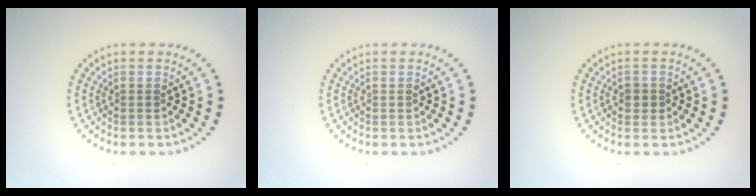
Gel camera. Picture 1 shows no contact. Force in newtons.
{"total": 0.0}
{"total": 1.1, "press": 1.1, "slide": 0.3}